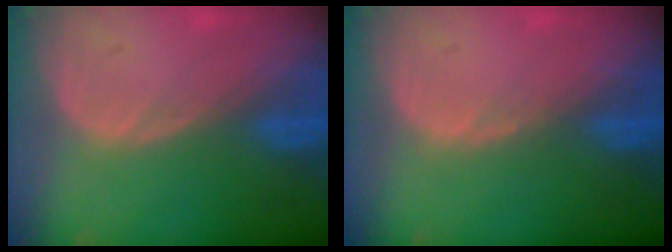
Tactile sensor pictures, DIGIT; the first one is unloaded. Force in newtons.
{"total": 0.6, "press": 0.5, "slide": 0.3}